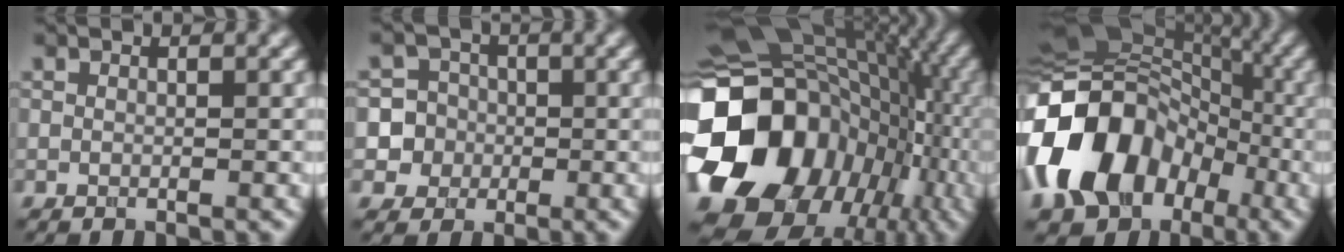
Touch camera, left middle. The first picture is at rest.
{"total": 5.3, "force": [-0.9, 5.2, 0.7], "torque": [0.011, 0.020, -0.029]}
{"total": 19.6, "force": [-3.6, 16.0, 10.7], "torque": [-0.235, -0.019, -0.052]}
{"total": 15.0, "force": [-5.4, 10.9, 8.9], "torque": [-0.176, -0.005, -0.111]}